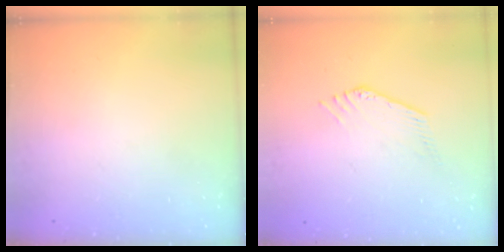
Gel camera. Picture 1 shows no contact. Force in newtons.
{"total": 0.5, "press": 0.3, "slide": 0.4}